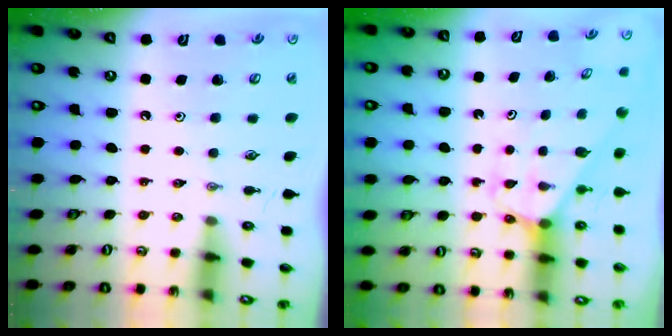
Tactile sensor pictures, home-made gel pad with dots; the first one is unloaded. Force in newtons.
{"total": 2.6, "press": 2.6, "slide": 0.2}